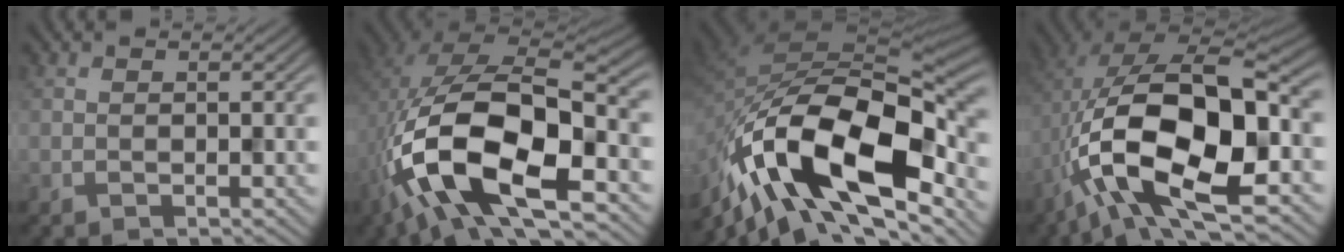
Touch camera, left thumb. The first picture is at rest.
{"total": 16.3, "force": [-5.8, 8.5, 12.6], "torque": [-0.259, -0.021, -0.100]}
{"total": 18.9, "force": [-8.7, 9.9, 13.6], "torque": [-0.257, -0.018, -0.152]}
{"total": 16.1, "force": [-4.4, 7.9, 13.3], "torque": [-0.246, -0.003, -0.079]}